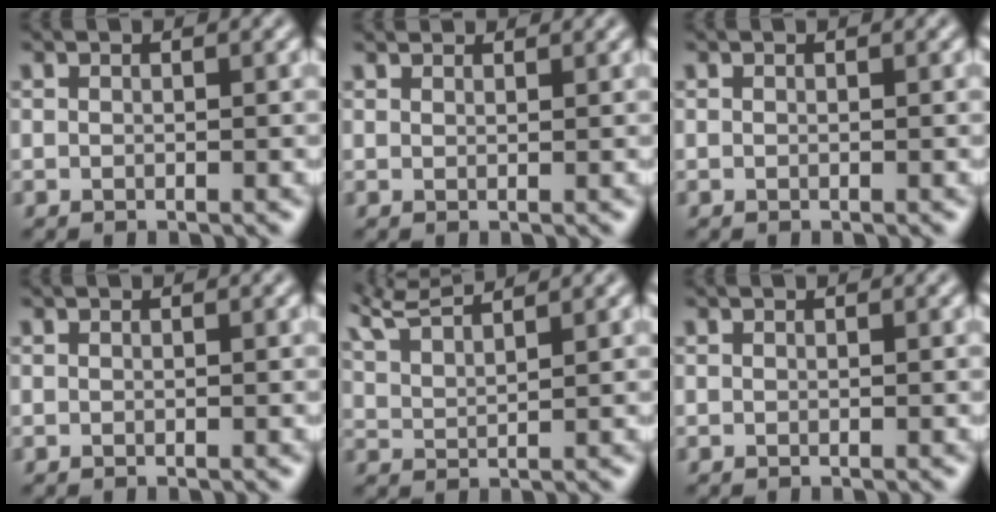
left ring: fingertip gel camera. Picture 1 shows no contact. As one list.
[{"total": 1.8, "force": [1.8, 0.2, 0.3], "torque": [-0.010, 0.001, 0.024]}, {"total": 0.0}, {"total": 0.0}, {"total": 4.9, "force": [4.4, 0.7, 1.9], "torque": [-0.044, 0.020, 0.073]}, {"total": 0.0}]